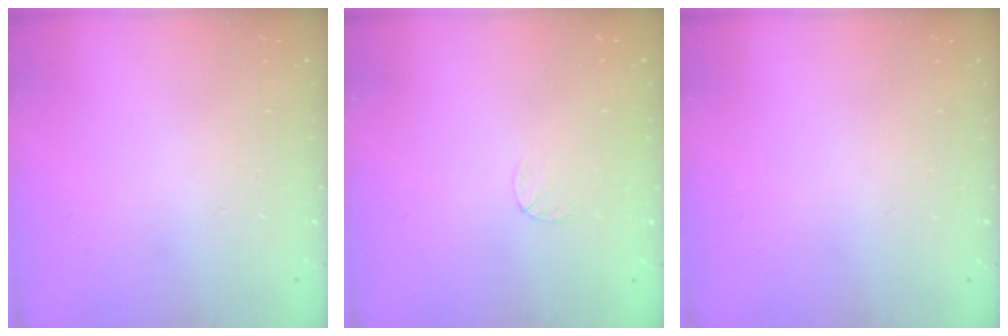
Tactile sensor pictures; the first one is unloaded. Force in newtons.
{"total": 3.5, "press": 3.5, "slide": 0.4}
{"total": 0.0}